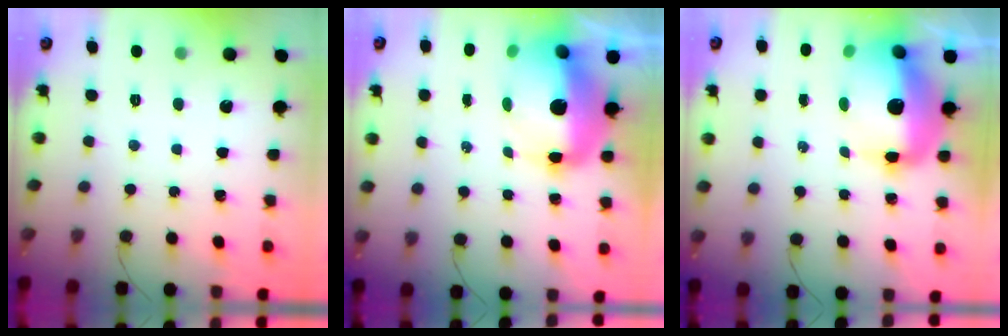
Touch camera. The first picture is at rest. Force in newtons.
{"total": 15.6, "press": 14.8, "slide": 4.9}
{"total": 15.9, "press": 15.4, "slide": 3.8}